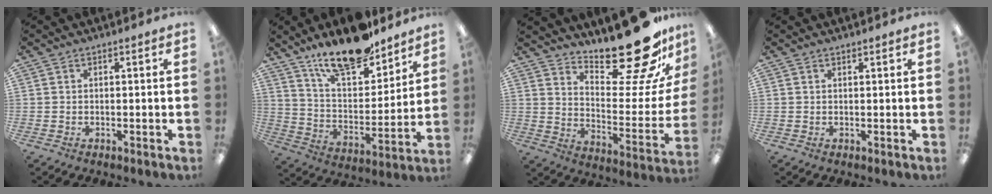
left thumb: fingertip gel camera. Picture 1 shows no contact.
{"total": 17.9, "force": [14.8, 5.7, 8.2], "torque": [-0.141, -0.098, 0.258]}
{"total": 24.9, "force": [19.9, 6.4, 13.5], "torque": [-0.161, -0.153, 0.316]}
{"total": 0.6, "force": [0.5, 0.1, 0.1], "torque": [0.005, -0.001, 0.008]}